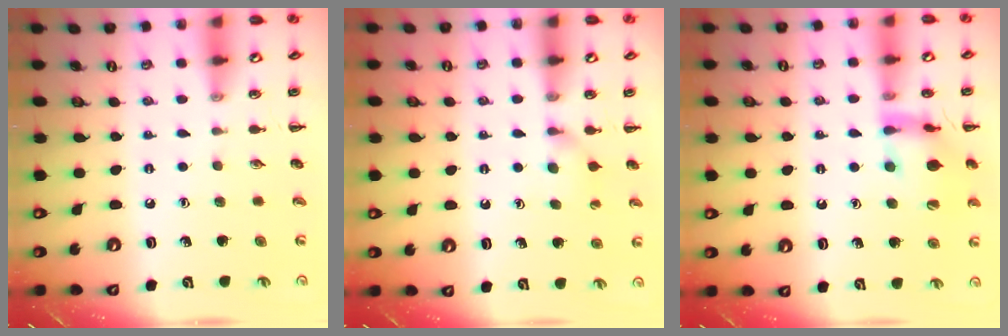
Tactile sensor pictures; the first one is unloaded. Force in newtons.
{"total": 5.2, "press": 4.8, "slide": 1.9}
{"total": 14.7, "press": 14.7, "slide": 1.1}